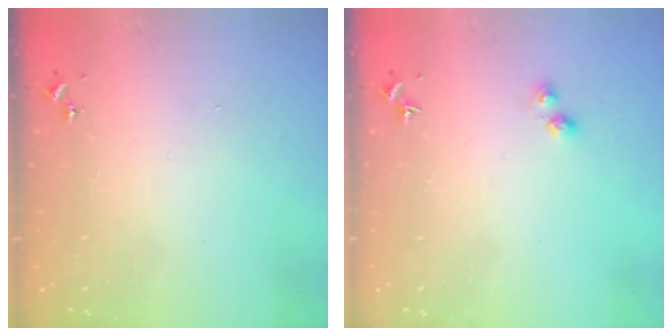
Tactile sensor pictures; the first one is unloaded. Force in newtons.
{"total": 3.4, "press": 3.4, "slide": 0.1}